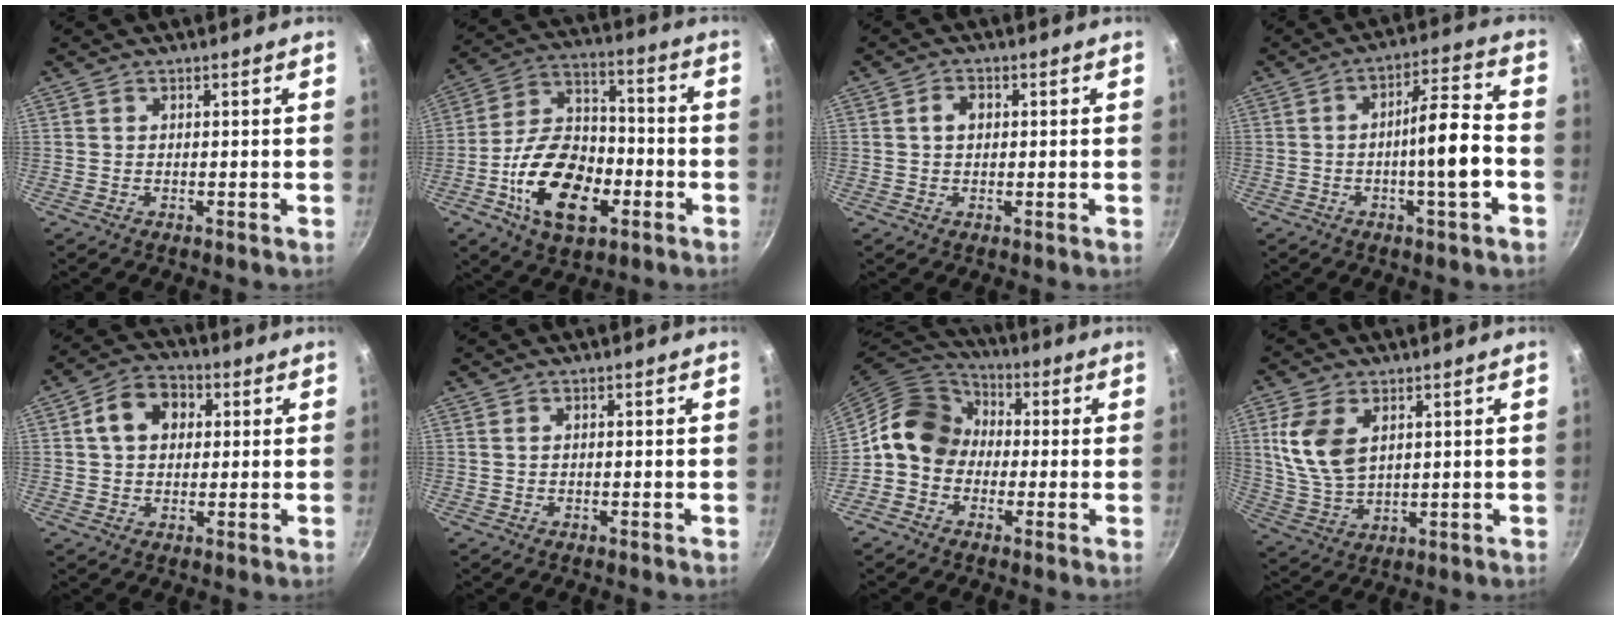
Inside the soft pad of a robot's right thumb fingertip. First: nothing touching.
{"total": 19.3, "force": [-6.6, 11.5, 13.9], "torque": [-0.215, 0.040, -0.123]}
{"total": 2.8, "force": [0.5, 2.1, 1.8], "torque": [-0.016, 0.006, 0.006]}
{"total": 10.5, "force": [-2.9, 2.1, 9.8], "torque": [-0.142, 0.035, -0.047]}
{"total": 9.0, "force": [2.2, 6.9, 5.4], "torque": [-0.059, 0.015, 0.024]}
{"total": 0.0}
{"total": 12.1, "force": [-0.1, 10.3, 6.4], "torque": [-0.072, 0.034, -0.027]}
{"total": 10.8, "force": [3.4, 6.6, 7.9], "torque": [-0.151, -0.019, 0.077]}